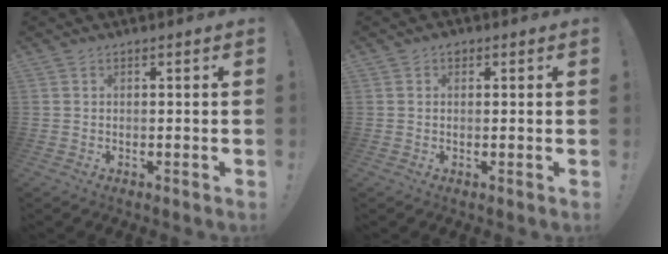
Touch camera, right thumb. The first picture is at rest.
{"total": 1.2, "force": [0.7, 0.9, 0.5], "torque": [0.004, -0.003, 0.009]}